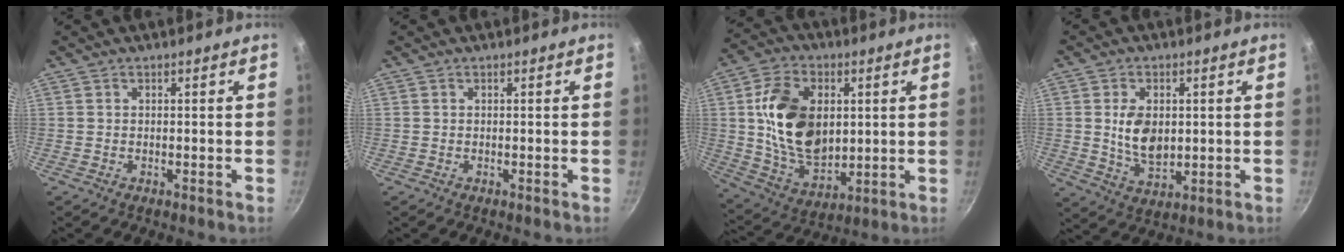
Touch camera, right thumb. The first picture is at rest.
{"total": 0.0}
{"total": 18.2, "force": [2.8, 12.2, 13.2], "torque": [-0.211, -0.009, 0.060]}
{"total": 8.3, "force": [0.9, 5.4, 6.2], "torque": [-0.097, -0.018, 0.023]}